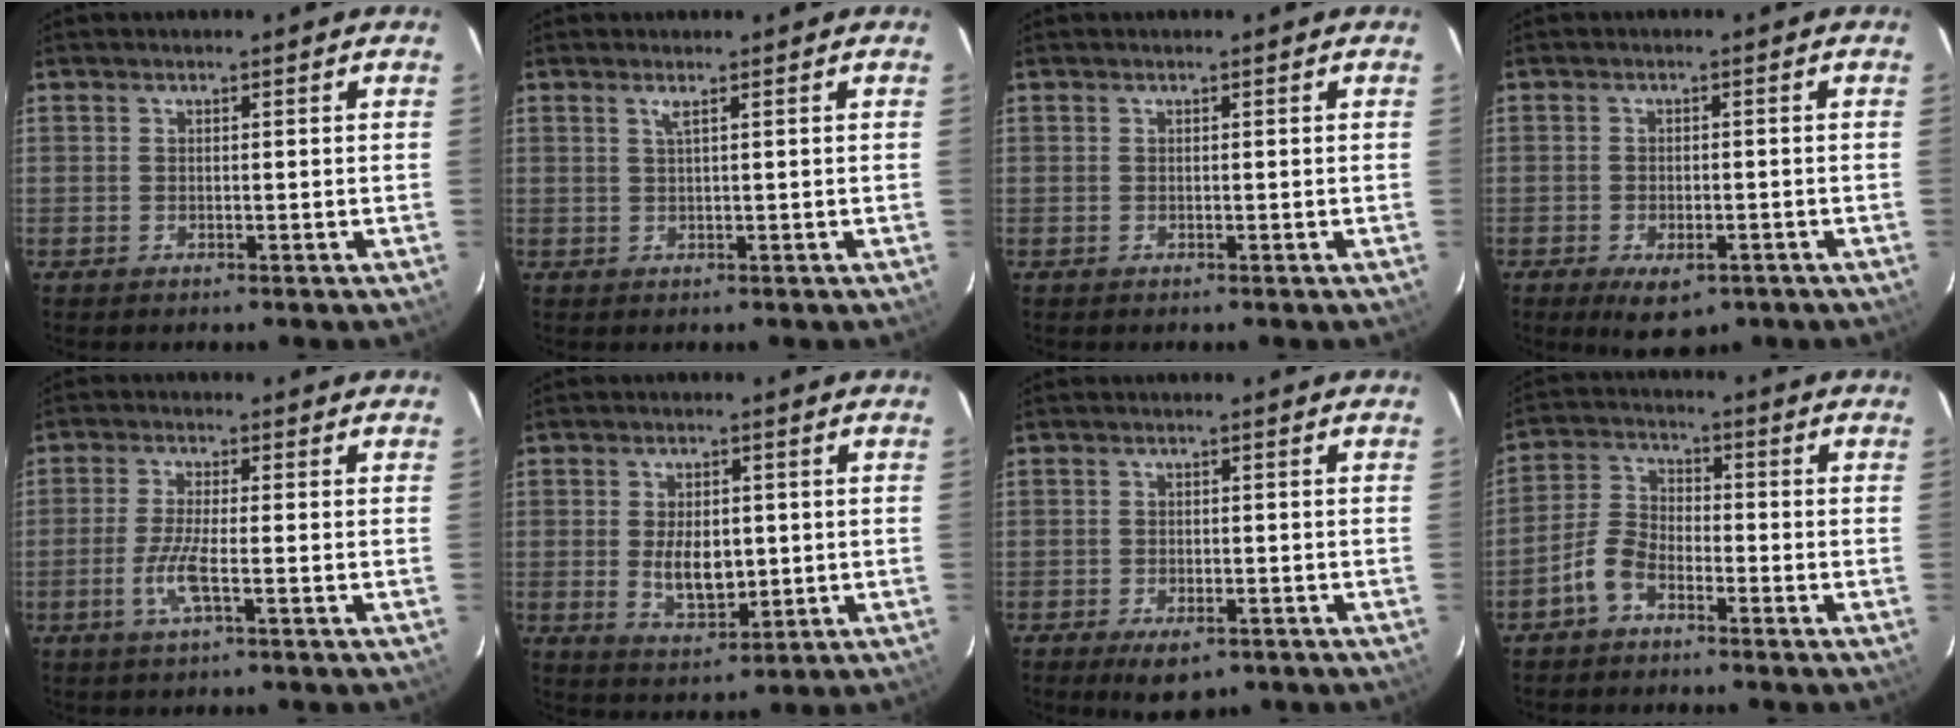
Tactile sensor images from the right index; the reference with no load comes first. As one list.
[{"total": 1.1, "force": [0.5, -0.3, 0.9], "torque": [-0.018, 0.000, 0.009]}, {"total": 0.0}, {"total": 6.3, "force": [-3.7, 3.2, 4.0], "torque": [-0.076, -0.013, -0.048]}, {"total": 5.5, "force": [-2.0, 0.5, 5.1], "torque": [-0.109, -0.006, -0.042]}, {"total": 7.5, "force": [-0.3, 4.2, 6.1], "torque": [-0.114, -0.008, 0.005]}, {"total": 5.6, "force": [-3.6, 2.6, 3.4], "torque": [-0.067, -0.010, -0.050]}, {"total": 5.9, "force": [-3.8, 3.1, 3.3], "torque": [-0.075, 0.018, -0.081]}]